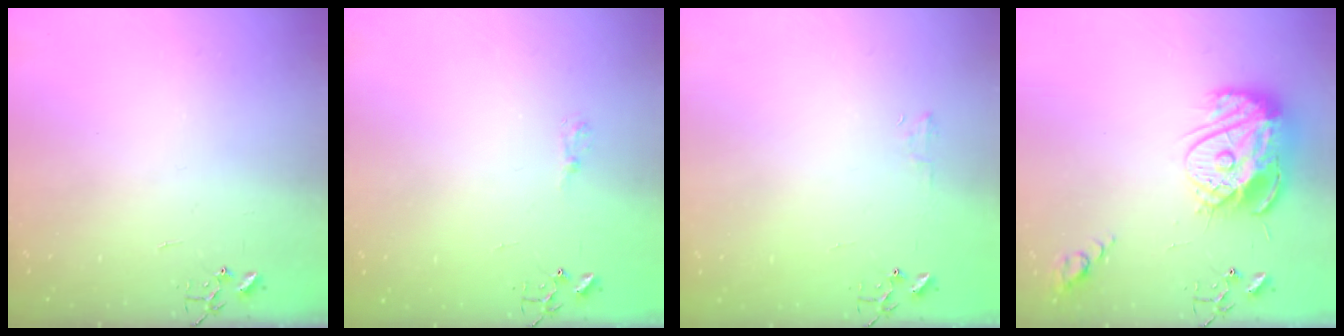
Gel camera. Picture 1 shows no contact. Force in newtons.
{"total": 6.6, "press": 6.5, "slide": 0.8}
{"total": 4.1, "press": 4.0, "slide": 0.6}
{"total": 17.6, "press": 17.6, "slide": 1.5}